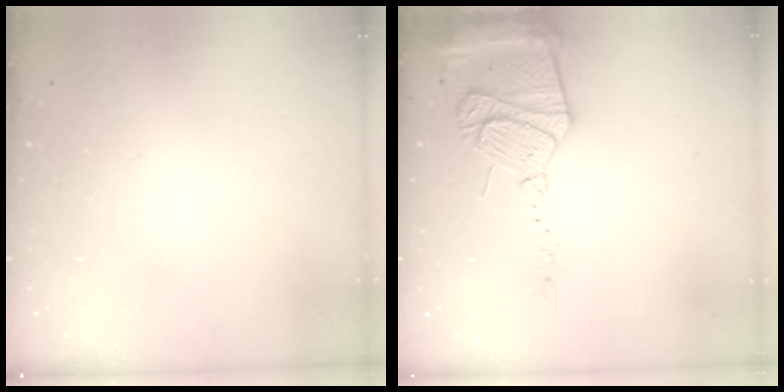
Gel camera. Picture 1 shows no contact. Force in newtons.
{"total": 17.8, "press": 17.7, "slide": 1.5}